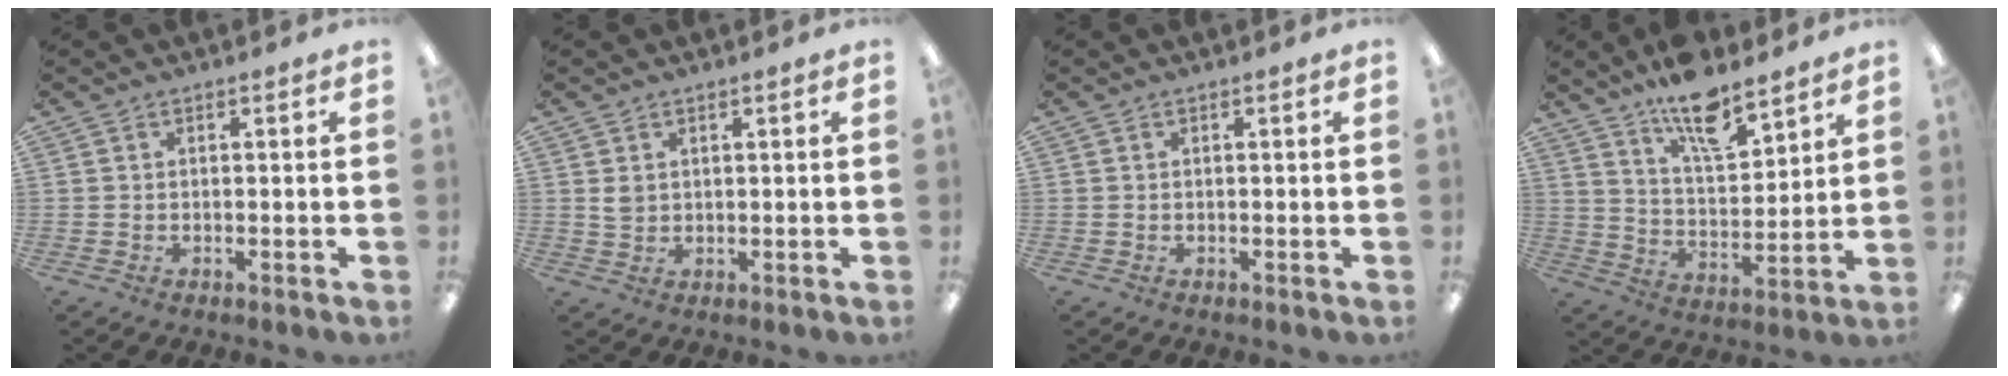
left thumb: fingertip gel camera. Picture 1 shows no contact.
{"total": 2.2, "force": [1.2, 1.6, 0.8], "torque": [-0.011, -0.001, 0.020]}
{"total": 0.0}
{"total": 13.4, "force": [10.5, 4.4, 7.1], "torque": [-0.116, -0.063, 0.183]}